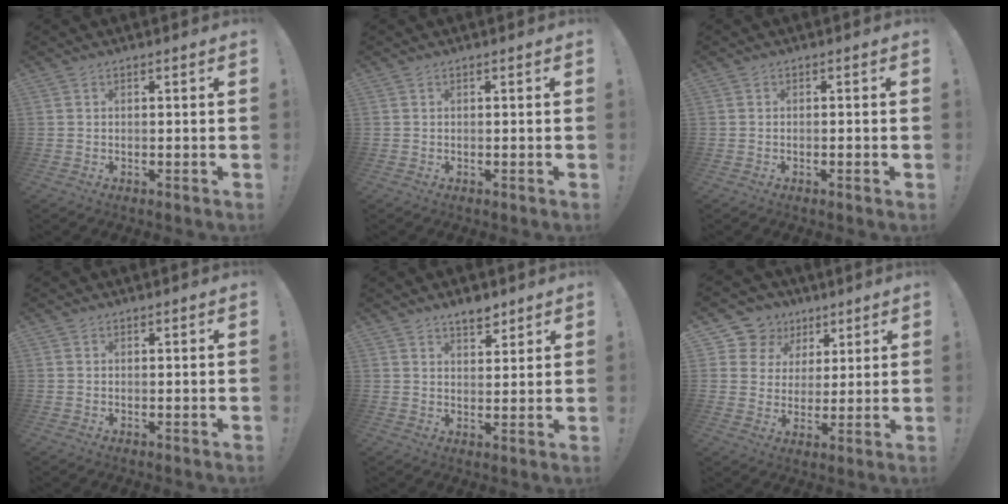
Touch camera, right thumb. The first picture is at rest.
{"total": 0.0}
{"total": 0.8, "force": [-0.4, 0.0, 0.7], "torque": [-0.010, 0.000, -0.007]}
{"total": 0.0}
{"total": 5.5, "force": [4.5, 2.1, 2.3], "torque": [-0.015, -0.031, 0.078]}
{"total": 9.8, "force": [5.0, 8.2, 2.1], "torque": [-0.030, -0.038, 0.102]}